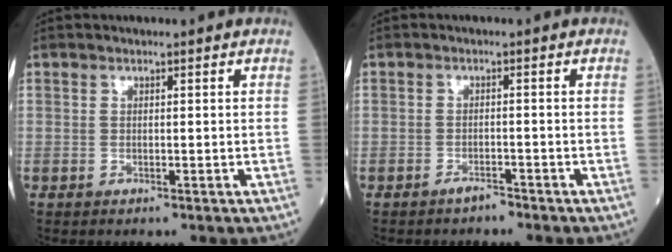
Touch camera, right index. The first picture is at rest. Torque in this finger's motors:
{"motor_torque": [0.26, -0.13, 0.10, 0.02]}